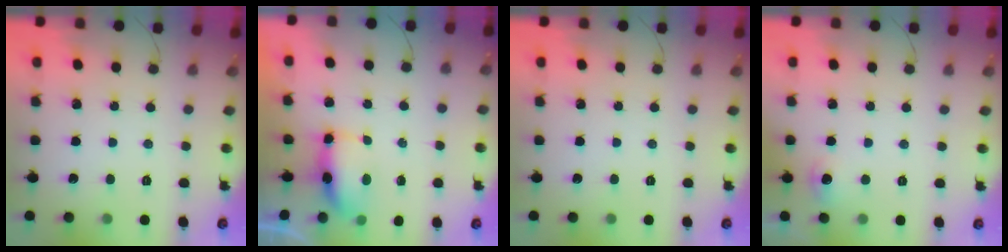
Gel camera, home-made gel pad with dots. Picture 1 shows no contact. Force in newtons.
{"total": 6.1, "press": 6.1, "slide": 0.6}
{"total": 0.0}
{"total": 11.9, "press": 5.2, "slide": 10.7}